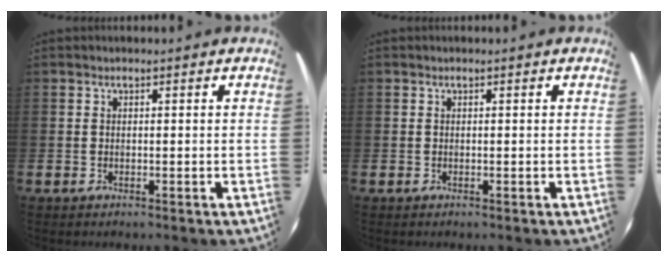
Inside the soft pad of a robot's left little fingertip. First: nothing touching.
{"total": 0.0}